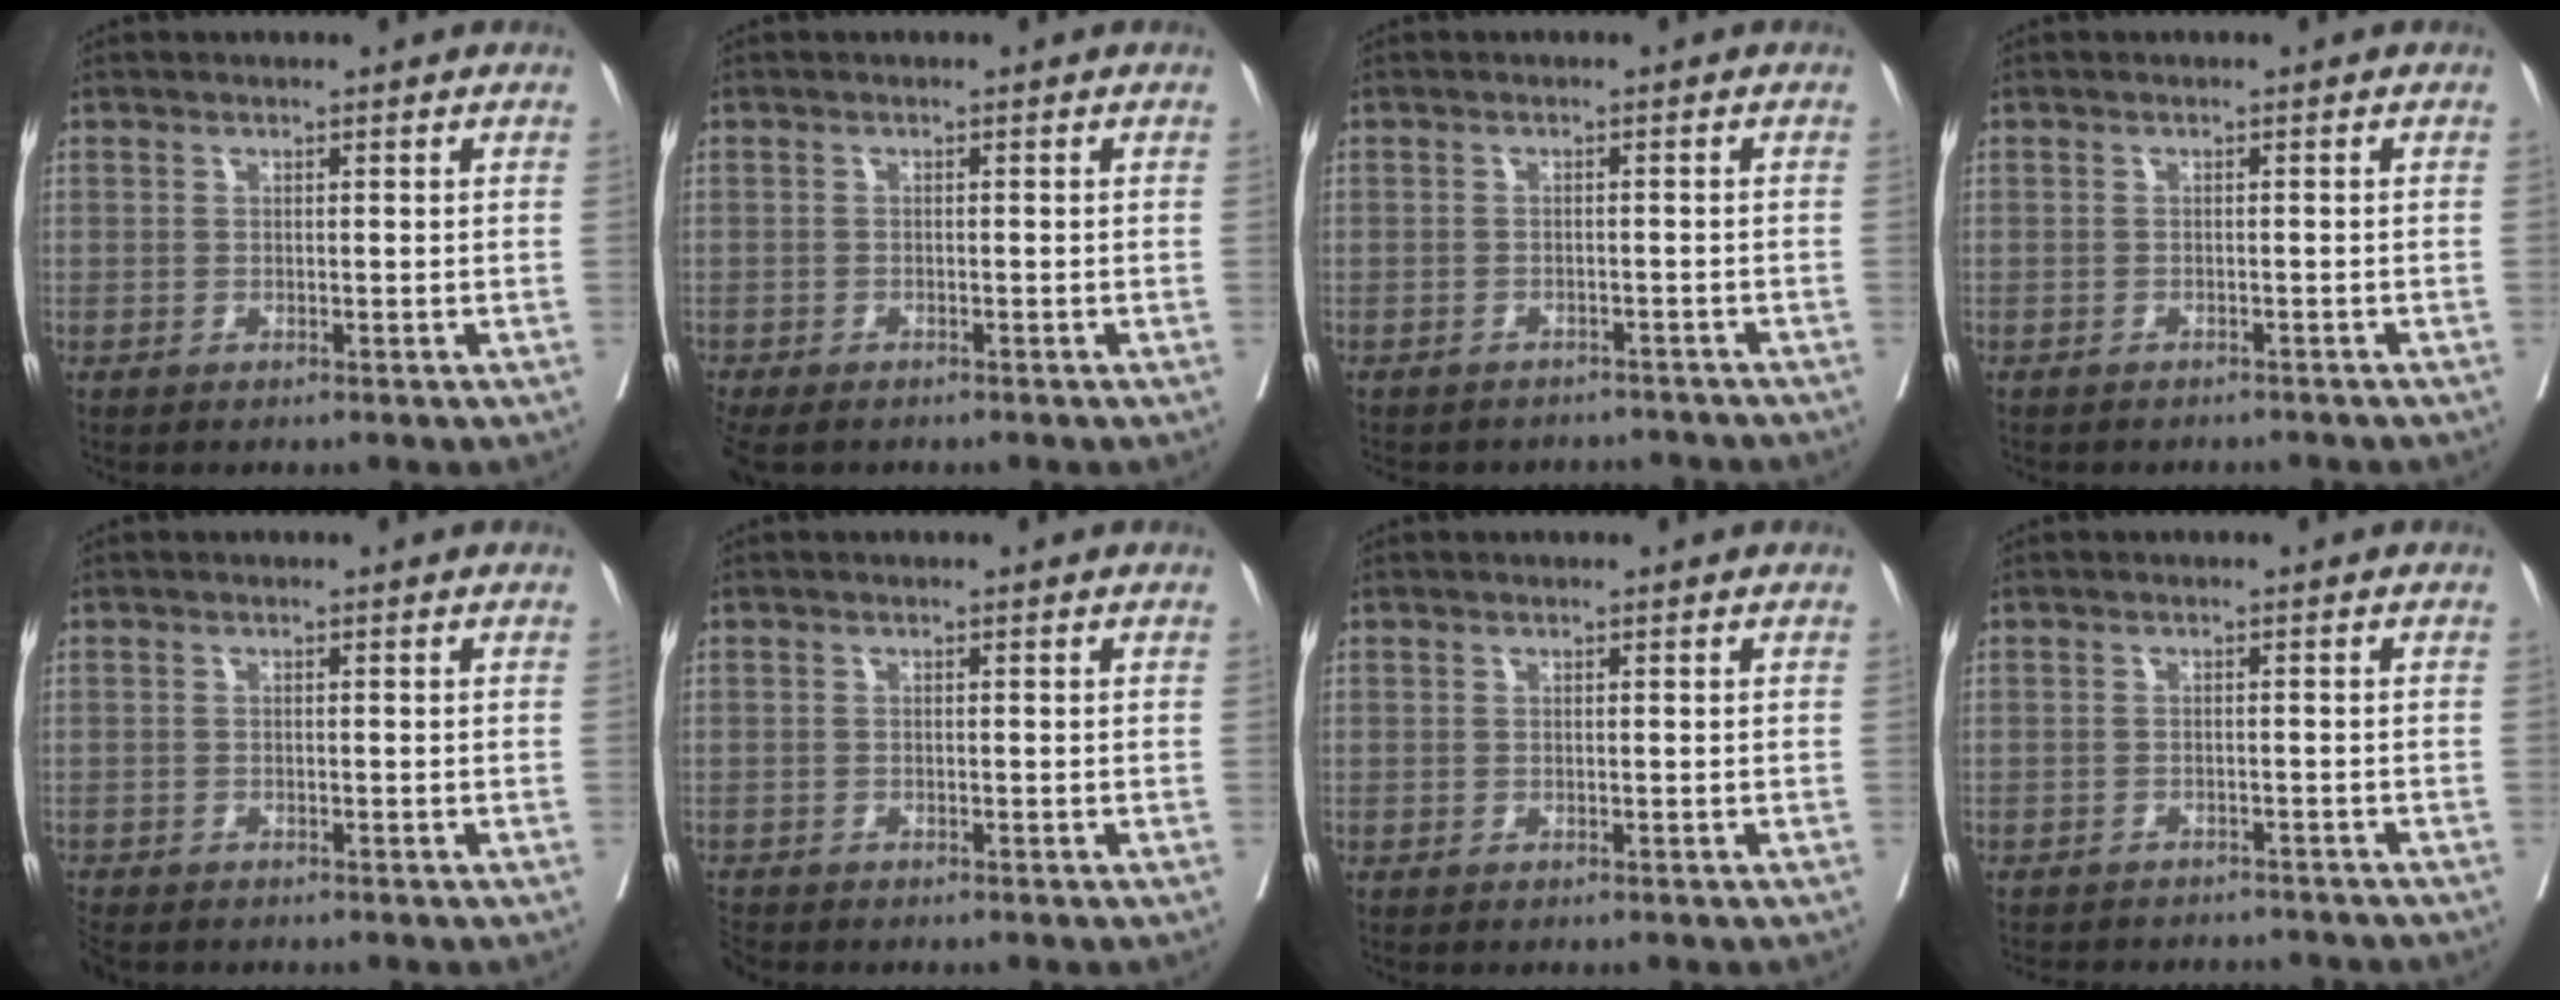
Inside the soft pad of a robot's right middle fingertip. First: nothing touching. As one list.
[{"total": 5.4, "force": [-4.3, 2.1, 2.5], "torque": [-0.047, -0.012, -0.068]}, {"total": 8.7, "force": [-8.1, 2.9, 1.4], "torque": [-0.031, 0.005, -0.093]}, {"total": 4.3, "force": [-4.0, 1.1, 1.0], "torque": [-0.014, -0.005, -0.048]}, {"total": 4.2, "force": [-3.7, 1.4, 1.5], "torque": [-0.034, -0.011, -0.066]}, {"total": 1.8, "force": [-1.7, 0.4, 0.0], "torque": [-0.001, -0.009, -0.033]}, {"total": 0.0}, {"total": 10.3, "force": [-9.6, 2.7, 2.5], "torque": [-0.050, 0.001, -0.114]}]